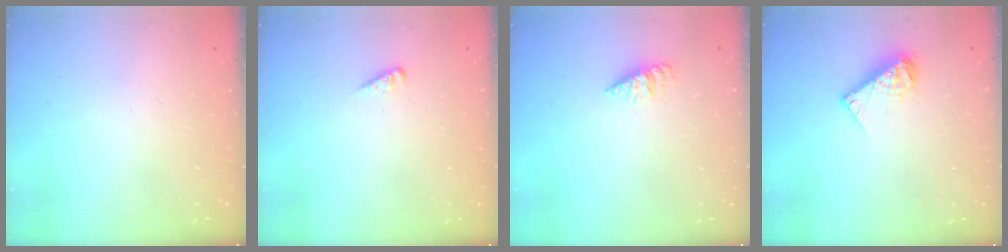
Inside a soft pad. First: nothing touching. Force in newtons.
{"total": 1.9, "press": 1.8, "slide": 0.3}
{"total": 2.6, "press": 2.6, "slide": 0.4}
{"total": 8.1, "press": 8.1, "slide": 0.7}